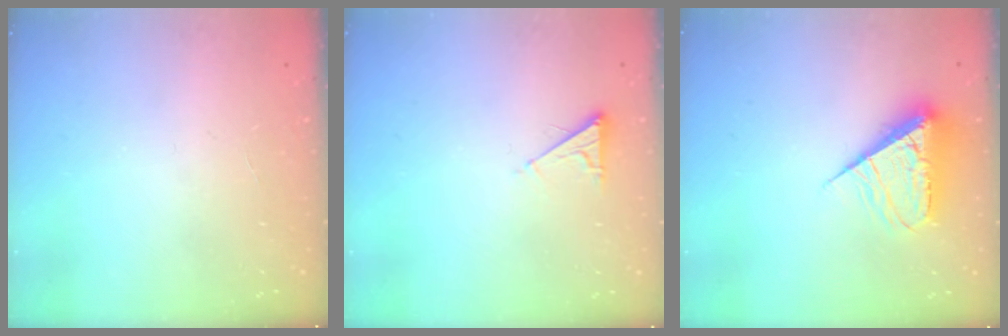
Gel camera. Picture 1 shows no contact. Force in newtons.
{"total": 3.5, "press": 3.5, "slide": 0.5}
{"total": 8.8, "press": 8.8, "slide": 0.9}